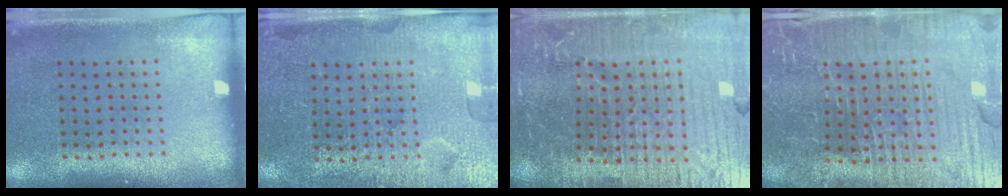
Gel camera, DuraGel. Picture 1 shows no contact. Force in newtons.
{"total": 4.0, "press": 3.9, "slide": 1.0}
{"total": 7.1, "press": 6.2, "slide": 3.6}
{"total": 5.6, "press": 5.4, "slide": 1.6}